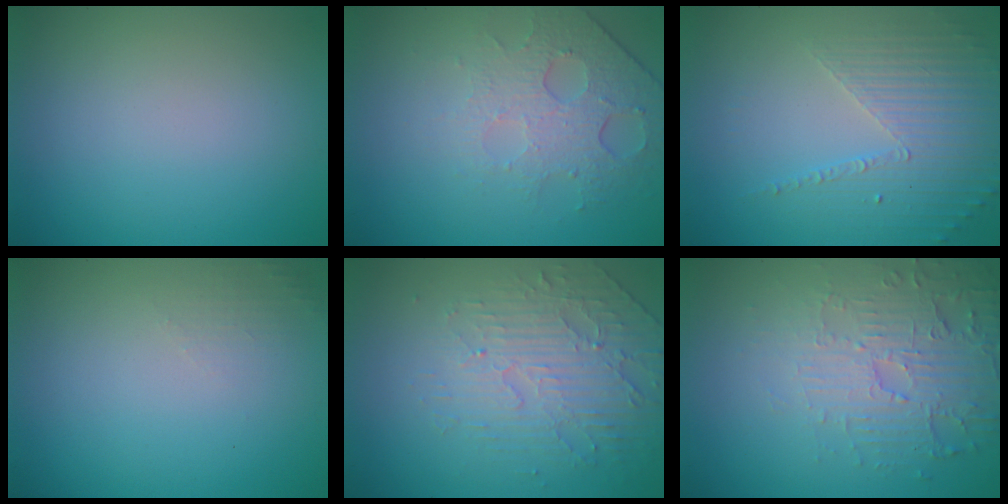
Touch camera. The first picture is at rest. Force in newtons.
{"total": 4.8, "press": 3.2, "slide": 3.6}
{"total": 4.0, "press": 3.2, "slide": 2.3}
{"total": 1.1, "press": 1.1, "slide": 0.3}
{"total": 4.8, "press": 3.4, "slide": 3.4}
{"total": 5.5, "press": 3.5, "slide": 4.2}